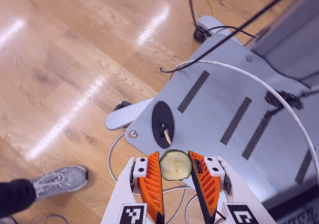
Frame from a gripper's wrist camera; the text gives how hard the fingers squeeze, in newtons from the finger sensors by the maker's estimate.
{"total": 7.3, "left": 7.0, "right": 7.5}